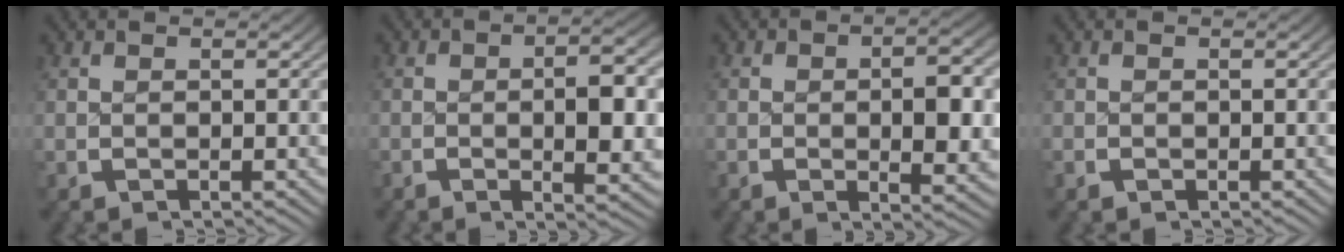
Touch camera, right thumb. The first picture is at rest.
{"total": 5.0, "force": [-0.3, 1.6, 4.7], "torque": [-0.065, -0.003, -0.006]}
{"total": 4.3, "force": [-0.1, 1.7, 4.0], "torque": [-0.058, -0.007, 0.000]}
{"total": 0.5, "force": [-0.3, 0.4, 0.2], "torque": [-0.006, -0.001, -0.006]}